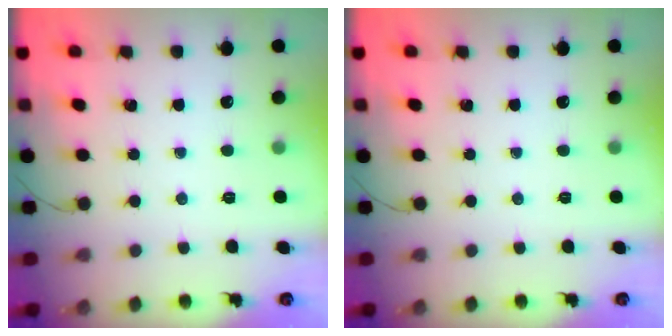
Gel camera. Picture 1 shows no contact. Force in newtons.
{"total": 0.0}